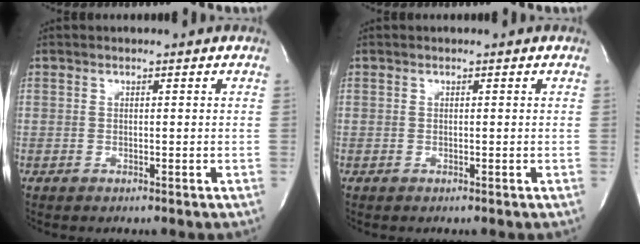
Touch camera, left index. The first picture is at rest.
{"total": 0.0}